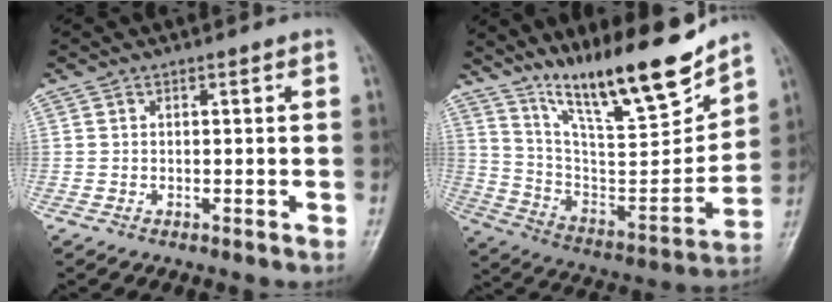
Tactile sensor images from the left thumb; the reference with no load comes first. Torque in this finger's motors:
{"motor_torque": [0.45, 0.13, 1.37, -1.40, 0.20]}